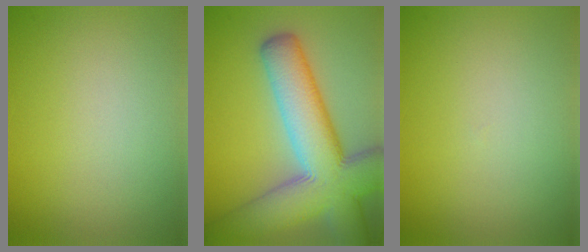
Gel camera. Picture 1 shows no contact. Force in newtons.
{"total": 12.2, "press": 12.1, "slide": 0.6}
{"total": 0.0}